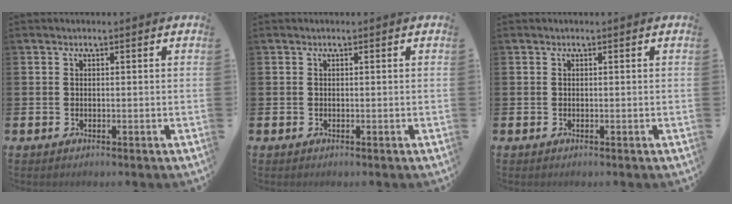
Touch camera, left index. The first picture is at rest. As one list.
[{"total": 0.0}, {"total": 0.0}]